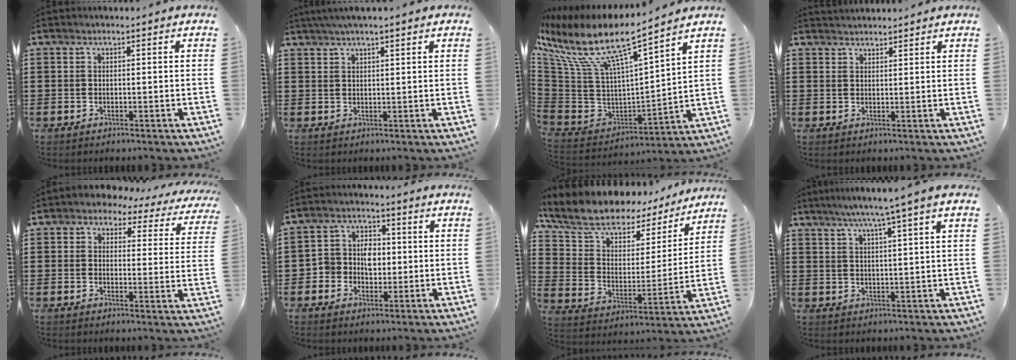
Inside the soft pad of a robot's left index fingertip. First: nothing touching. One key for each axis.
{"total": 2.6, "fx": 2.0, "fy": 0.1, "fz": 1.6, "tx": -0.034, "ty": 0.007, "tz": 0.038}
{"total": 11.2, "fx": 6.9, "fy": 2.4, "fz": 8.5, "tx": -0.194, "ty": -0.050, "tz": 0.108}
{"total": 1.7, "fx": 1.7, "fy": 0.1, "fz": -0.1, "tx": -0.001, "ty": 0.002, "tz": 0.033}
{"total": 3.7, "fx": 3.4, "fy": 1.3, "fz": 0.8, "tx": -0.029, "ty": -0.020, "tz": 0.055}
{"total": 4.9, "fx": -0.8, "fy": 4.0, "fz": 2.7, "tx": -0.063, "ty": 0.014, "tz": -0.019}
{"total": 9.3, "fx": 7.2, "fy": 4.6, "fz": 3.7, "tx": -0.110, "ty": -0.041, "tz": 0.125}
{"total": 5.5, "fx": 4.1, "fy": -0.9, "fz": 3.6, "tx": -0.081, "ty": -0.011, "tz": 0.067}